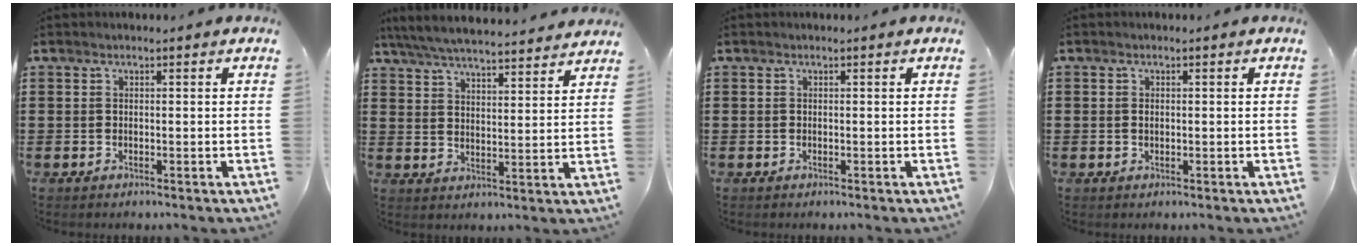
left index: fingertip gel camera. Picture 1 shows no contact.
{"total": 6.0, "force": [5.8, 0.0, 1.7], "torque": [-0.056, -0.034, 0.100]}
{"total": 0.0}
{"total": 0.7, "force": [0.0, 0.6, 0.3], "torque": [-0.008, 0.002, 0.000]}